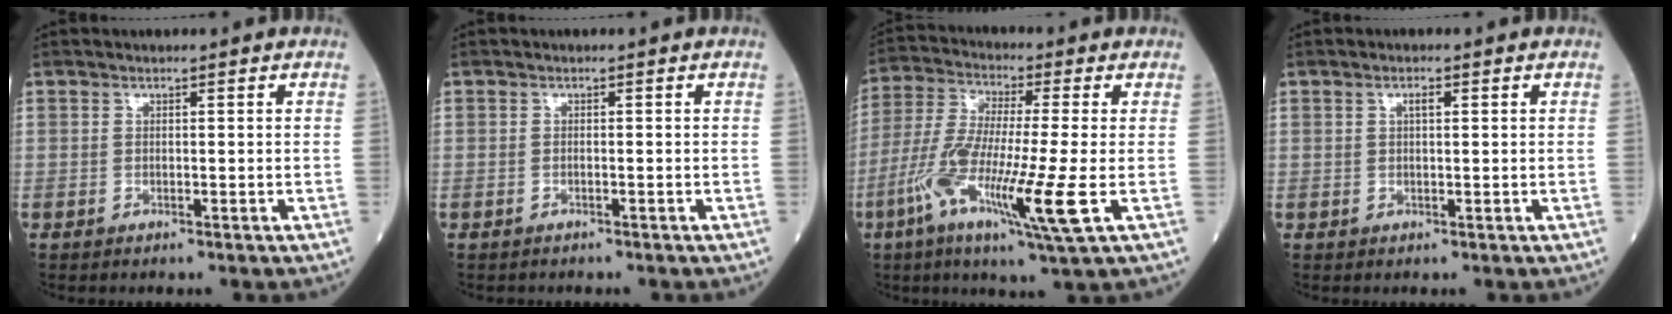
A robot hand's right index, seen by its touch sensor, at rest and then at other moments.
{"total": 0.8, "force": [-0.6, 0.5, -0.1], "torque": [-0.005, 0.003, -0.012]}
{"total": 14.3, "force": [-4.5, 0.2, 13.6], "torque": [-0.277, -0.025, -0.090]}
{"total": 1.4, "force": [0.5, 0.3, 1.2], "torque": [-0.026, 0.000, 0.009]}